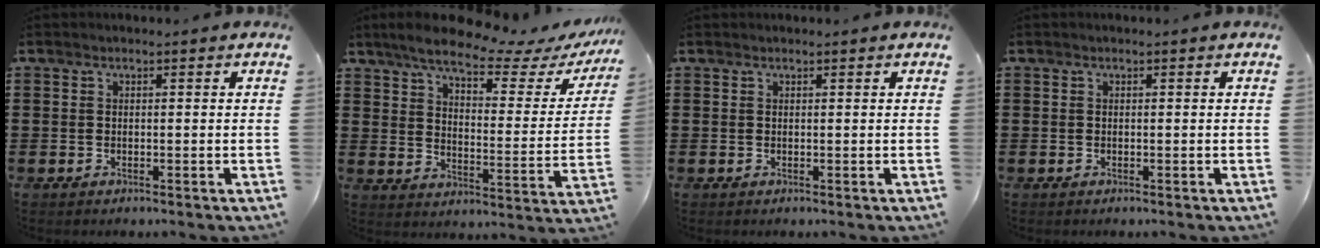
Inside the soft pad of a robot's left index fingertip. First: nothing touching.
{"total": 8.5, "force": [7.1, 1.5, 4.4], "torque": [-0.102, -0.038, 0.116]}
{"total": 0.0}
{"total": 0.0}